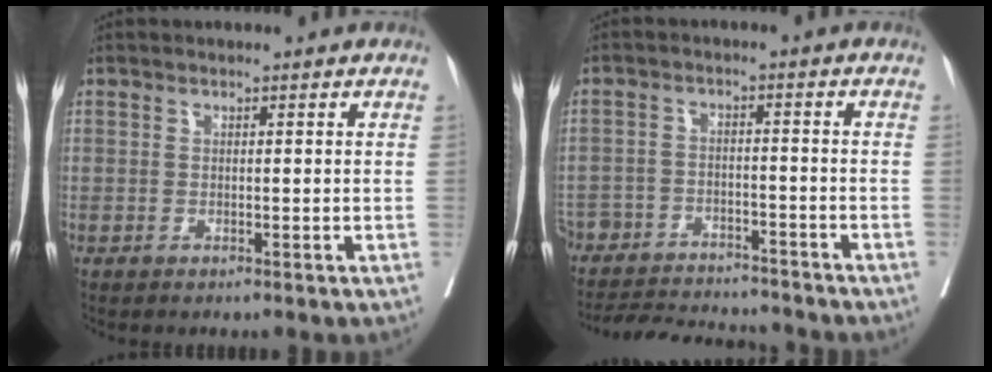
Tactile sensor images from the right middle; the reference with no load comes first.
{"total": 17.3, "force": [-16.0, 3.8, 5.3], "torque": [-0.119, -0.008, -0.229]}